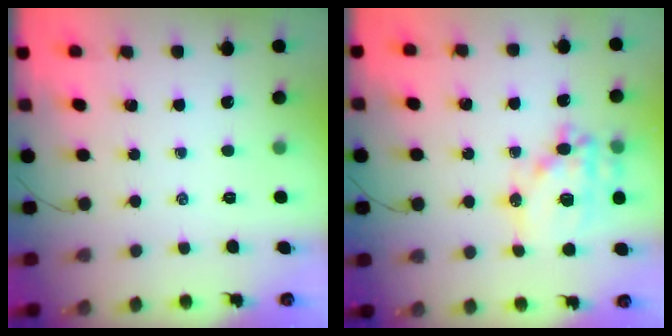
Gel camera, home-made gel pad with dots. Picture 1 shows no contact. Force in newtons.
{"total": 17.6, "press": 17.2, "slide": 3.4}